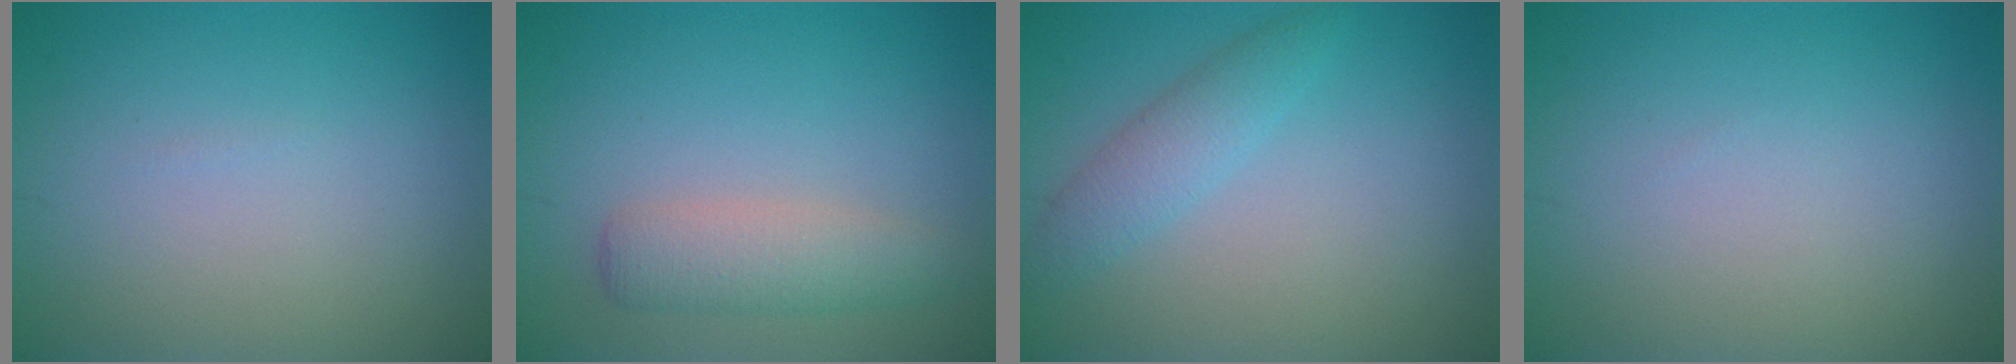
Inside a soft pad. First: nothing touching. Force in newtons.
{"total": 3.2, "press": 3.2, "slide": 0.3}
{"total": 2.5, "press": 2.5, "slide": 0.2}
{"total": 0.0}